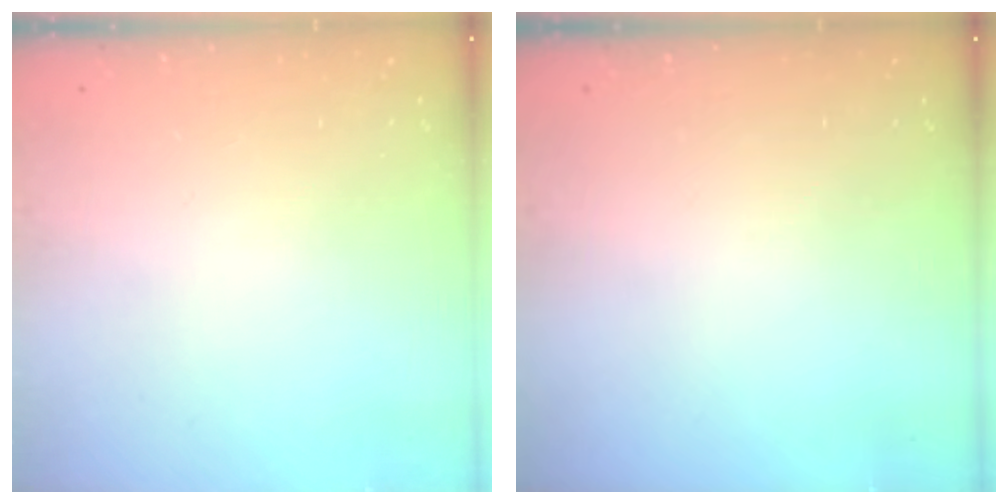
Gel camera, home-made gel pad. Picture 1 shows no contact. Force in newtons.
{"total": 0.0}